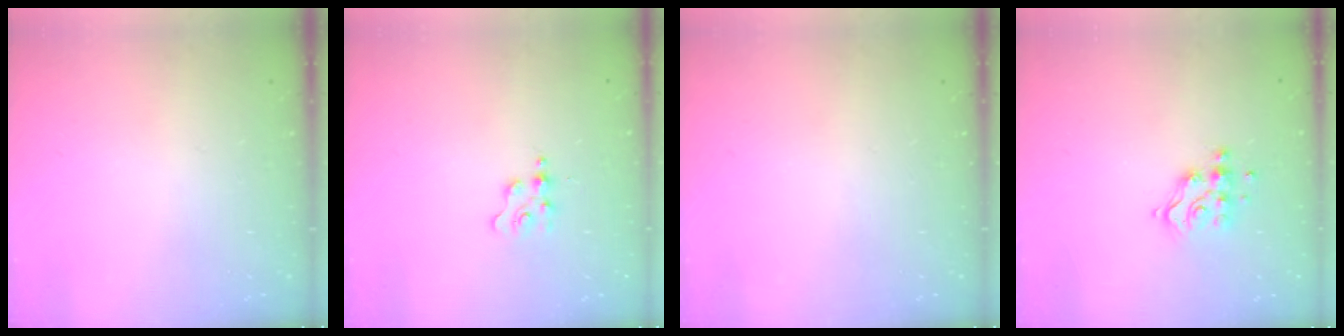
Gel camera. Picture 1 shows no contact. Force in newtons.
{"total": 1.4, "press": 1.3, "slide": 0.3}
{"total": 0.0}
{"total": 10.0, "press": 9.9, "slide": 0.8}